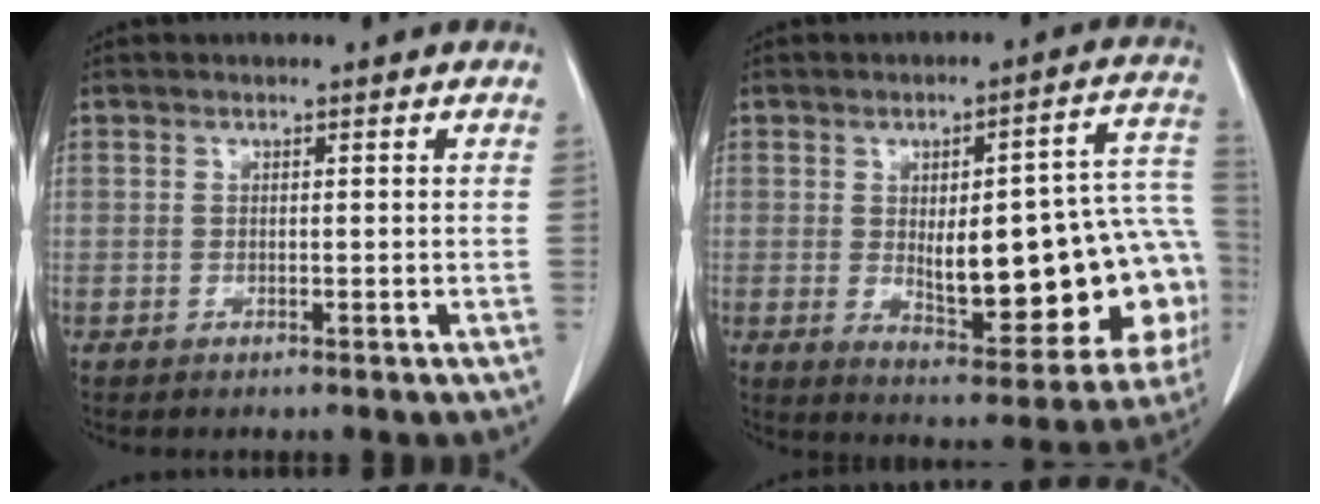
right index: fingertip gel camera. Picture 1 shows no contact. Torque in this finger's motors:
{"motor_torque": [1.41, -0.73, 0.41, 0.11]}